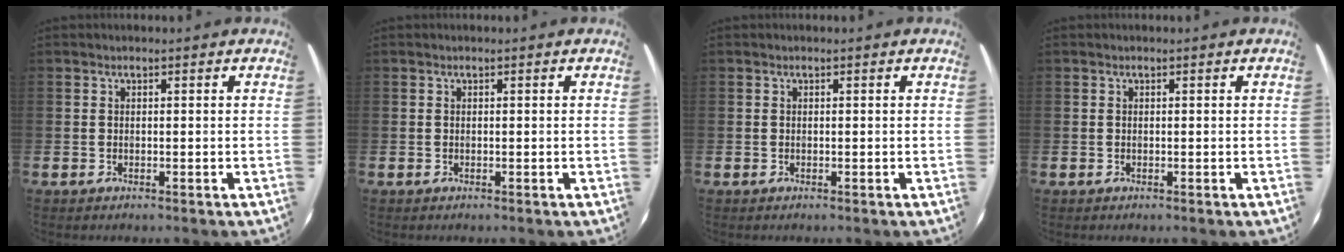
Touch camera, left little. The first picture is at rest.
{"total": 0.0}
{"total": 0.0}
{"total": 0.0}